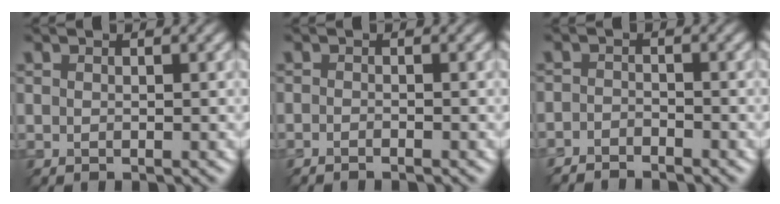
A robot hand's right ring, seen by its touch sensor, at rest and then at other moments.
{"total": 0.8, "force": [-0.8, -0.1, -0.1], "torque": [0.001, 0.003, -0.014]}
{"total": 2.4, "force": [-2.4, 0.2, -0.1], "torque": [0.001, 0.002, -0.049]}